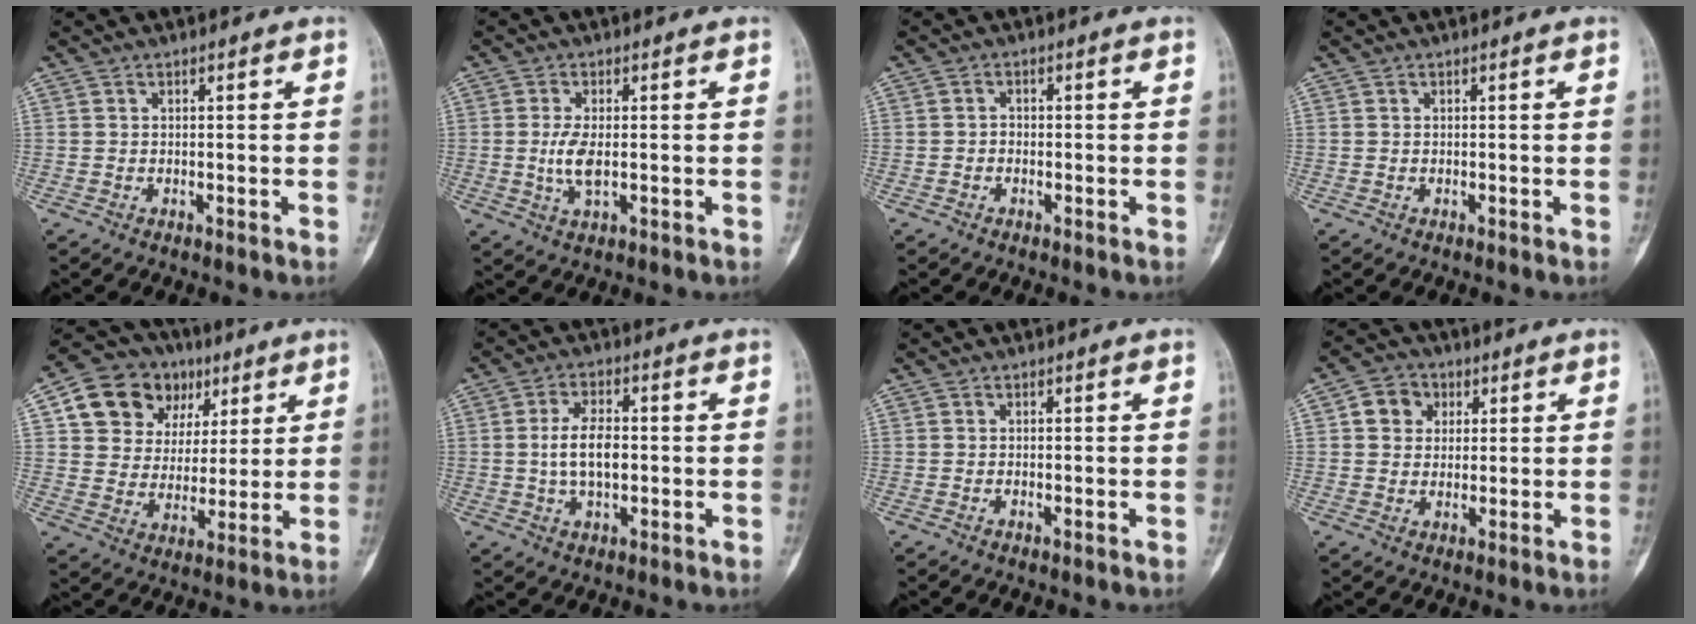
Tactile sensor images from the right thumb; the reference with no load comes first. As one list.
[{"total": 4.6, "force": [-0.2, 1.9, 4.2], "torque": [-0.094, -0.008, -0.002]}, {"total": 1.2, "force": [-0.4, 1.0, 0.5], "torque": [0.000, 0.005, -0.011]}, {"total": 0.0}, {"total": 15.8, "force": [6.7, 12.9, 6.3], "torque": [-0.065, 0.004, 0.116]}, {"total": 7.5, "force": [-0.1, 4.0, 6.4], "torque": [-0.116, 0.006, -0.004]}, {"total": 0.0}, {"total": 6.2, "force": [1.9, 5.3, 2.6], "torque": [-0.019, 0.002, 0.027]}]